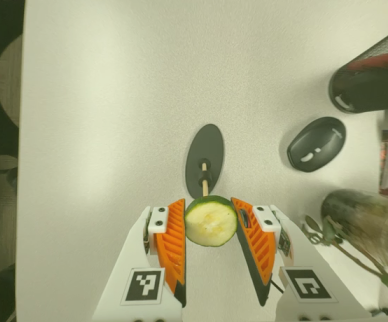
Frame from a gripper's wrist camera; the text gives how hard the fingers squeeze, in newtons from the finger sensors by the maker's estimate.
{"total": 8.5, "left": 8.4, "right": 8.6}